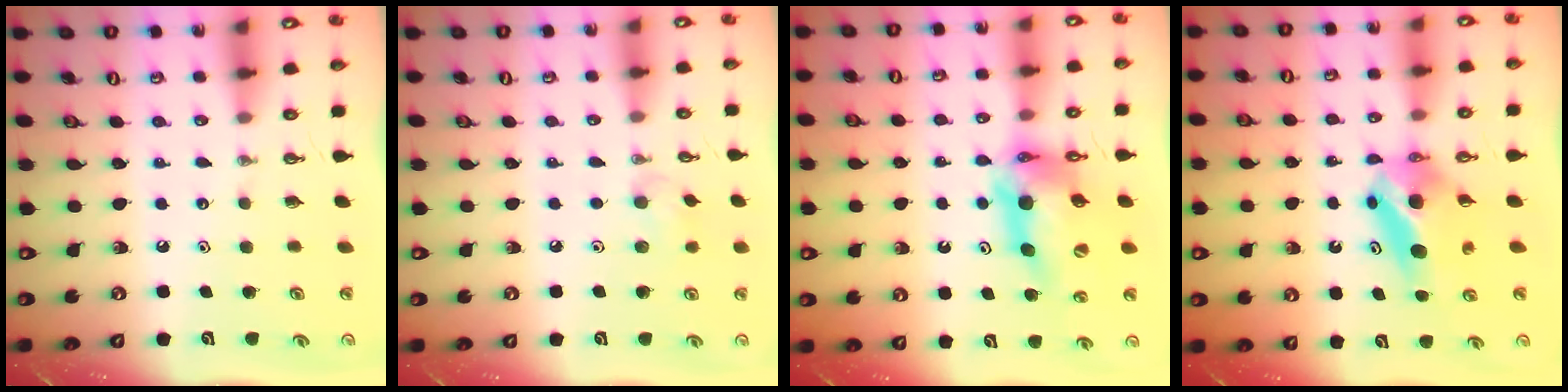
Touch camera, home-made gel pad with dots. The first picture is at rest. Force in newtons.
{"total": 6.6, "press": 6.6, "slide": 0.9}
{"total": 15.7, "press": 15.6, "slide": 1.4}
{"total": 7.0, "press": 5.9, "slide": 3.7}